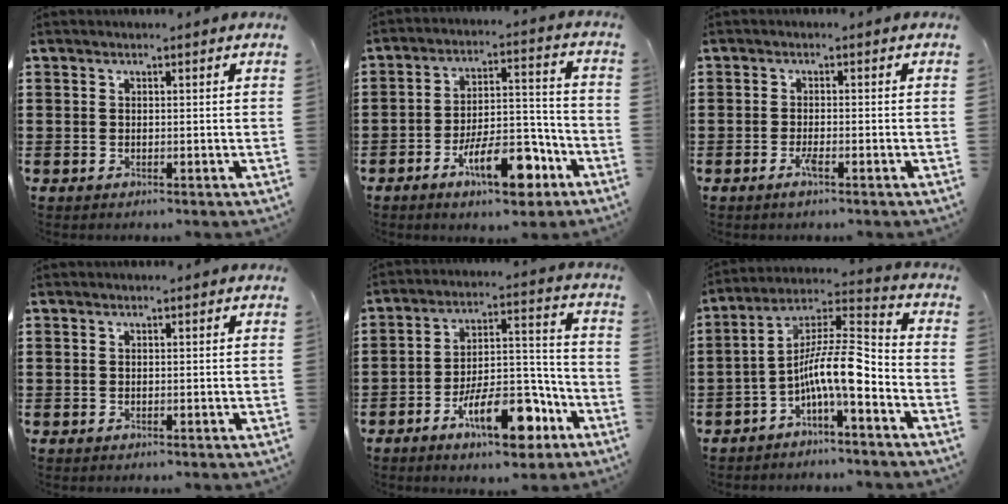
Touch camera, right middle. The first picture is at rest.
{"total": 11.4, "force": [-6.3, 4.1, 8.5], "torque": [-0.136, 0.015, -0.110]}
{"total": 2.0, "force": [-1.1, 0.3, 1.7], "torque": [-0.037, -0.004, -0.022]}
{"total": 0.0}
{"total": 12.8, "force": [-7.3, 4.8, 9.4], "torque": [-0.154, 0.021, -0.130]}
{"total": 10.2, "force": [-3.7, 2.1, 9.3], "torque": [-0.185, -0.004, -0.075]}